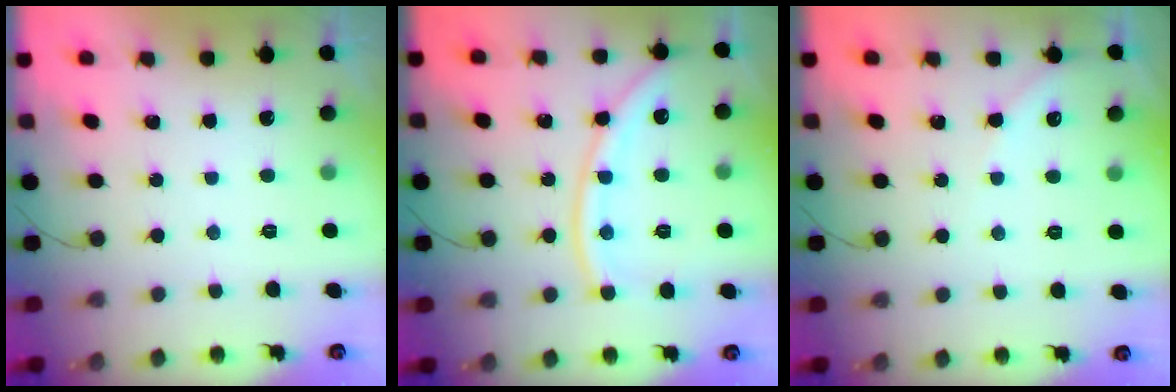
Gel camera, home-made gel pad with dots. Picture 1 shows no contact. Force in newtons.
{"total": 11.9, "press": 11.8, "slide": 1.4}
{"total": 3.1, "press": 3.1, "slide": 0.5}